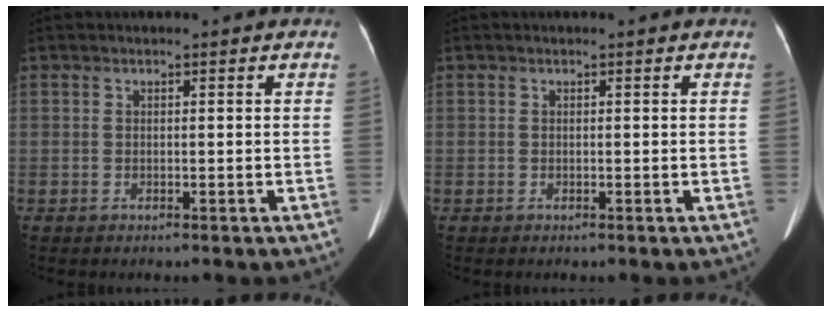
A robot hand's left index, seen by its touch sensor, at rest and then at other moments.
{"total": 0.0}